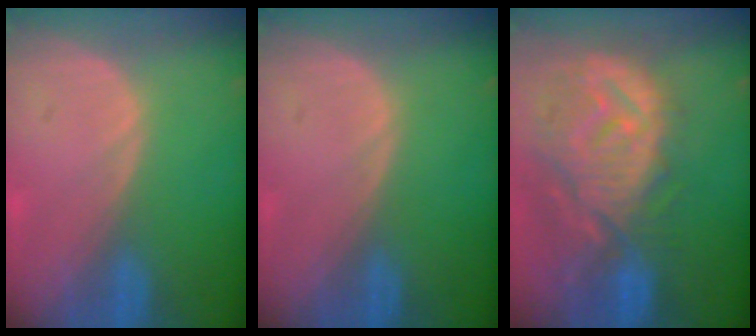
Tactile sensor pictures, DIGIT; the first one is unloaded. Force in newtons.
{"total": 0.0}
{"total": 12.5, "press": 11.1, "slide": 5.7}